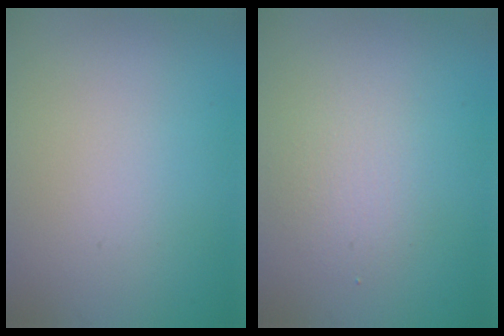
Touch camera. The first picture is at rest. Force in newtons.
{"total": 1.9, "press": 1.9, "slide": 0.1}